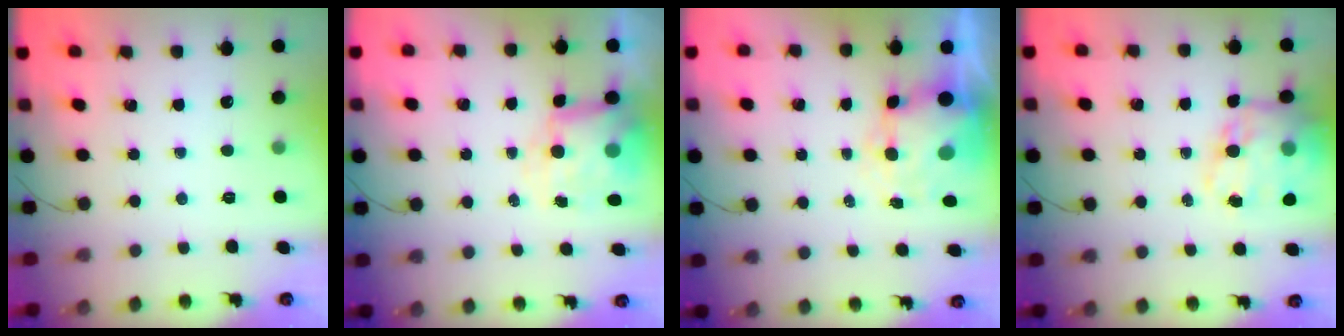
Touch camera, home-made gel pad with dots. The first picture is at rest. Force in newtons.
{"total": 7.6, "press": 7.5, "slide": 1.2}
{"total": 7.6, "press": 7.4, "slide": 1.7}
{"total": 18.1, "press": 17.6, "slide": 4.0}